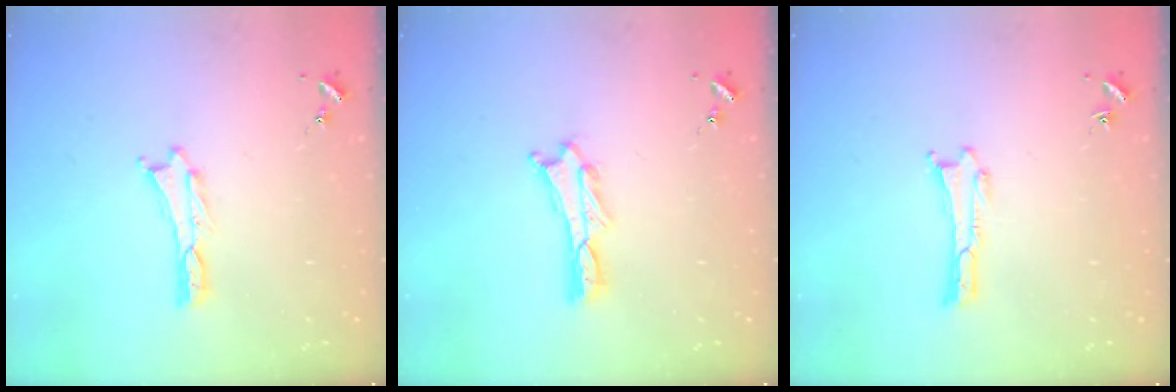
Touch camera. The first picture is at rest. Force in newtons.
{"total": 1.1, "press": 1.1, "slide": 0.2}
{"total": 0.0}